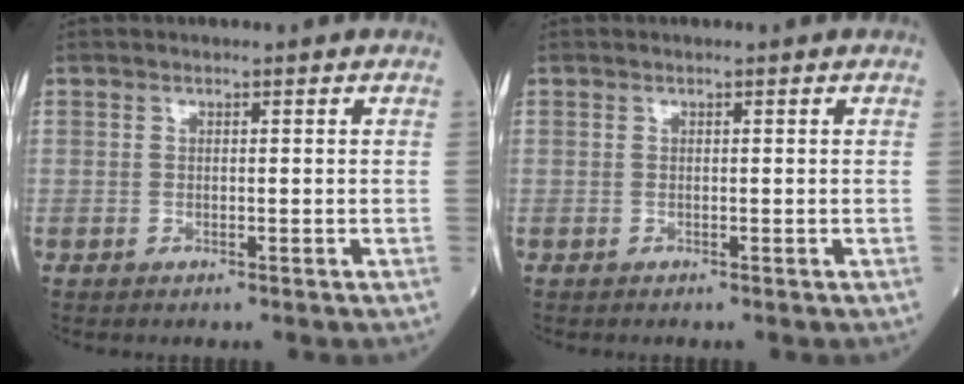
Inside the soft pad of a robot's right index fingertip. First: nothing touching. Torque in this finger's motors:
{"motor_torque": [-0.03, -0.02, -0.01, 0.01]}